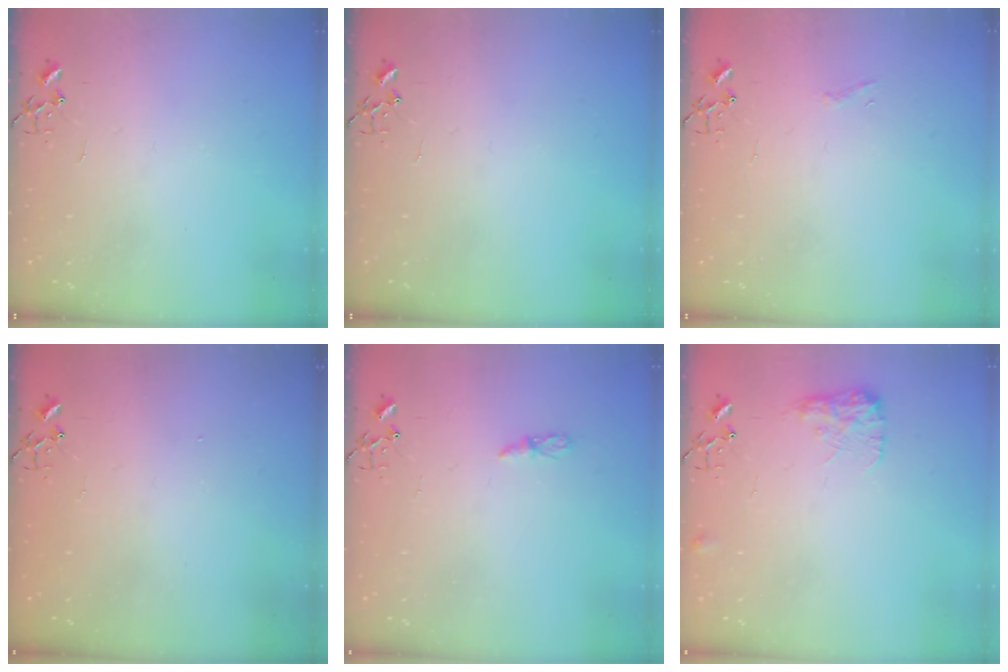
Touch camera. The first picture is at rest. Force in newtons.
{"total": 0.0}
{"total": 4.2, "press": 4.2, "slide": 0.3}
{"total": 1.3, "press": 1.2, "slide": 0.1}
{"total": 3.2, "press": 3.2, "slide": 0.4}
{"total": 9.5, "press": 9.5, "slide": 0.3}